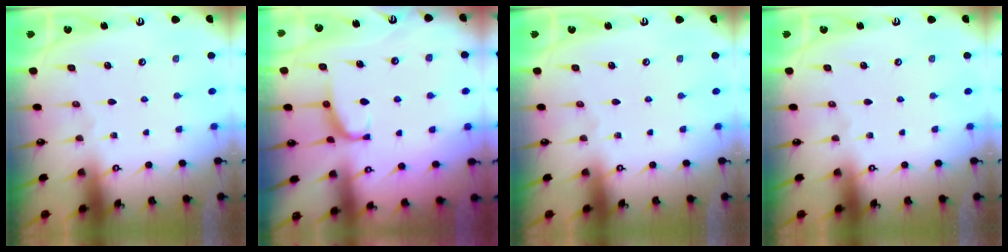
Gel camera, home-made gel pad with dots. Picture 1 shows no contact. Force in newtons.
{"total": 2.1, "press": 2.0, "slide": 0.6}
{"total": 0.0}
{"total": 0.0}